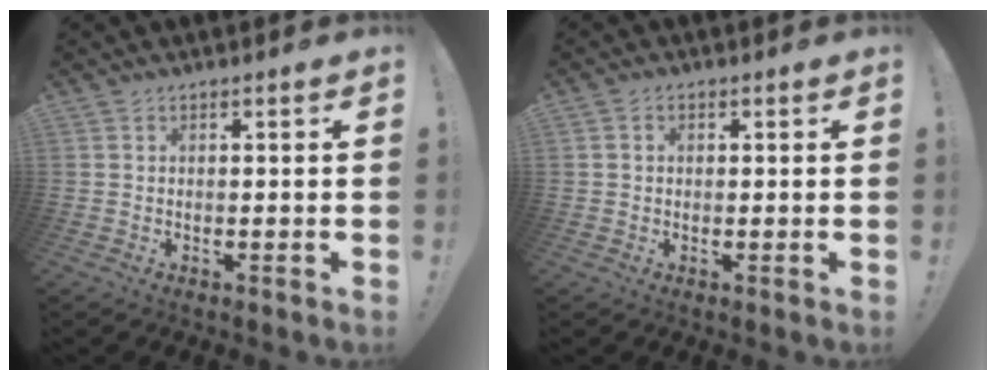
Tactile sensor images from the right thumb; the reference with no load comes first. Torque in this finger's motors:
{"motor_torque": [-0.02, -0.17, -0.03, -0.02, 0.08]}